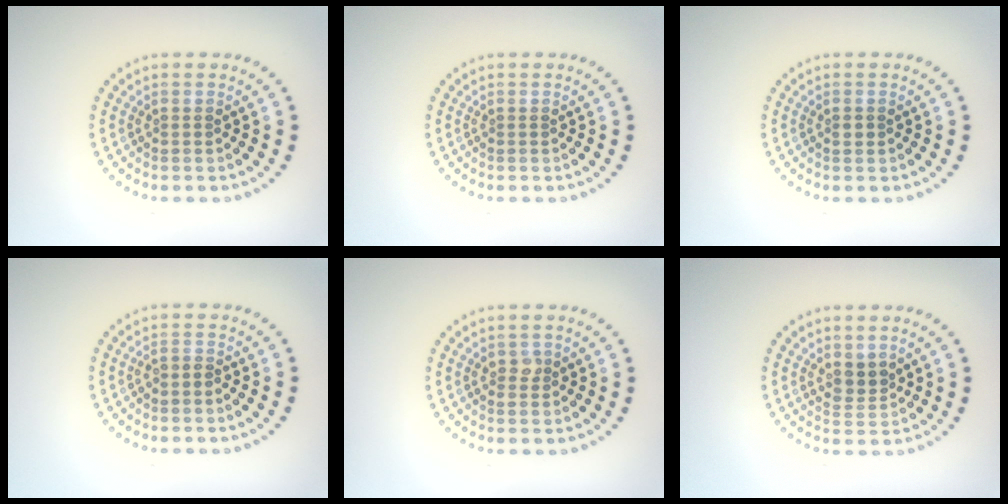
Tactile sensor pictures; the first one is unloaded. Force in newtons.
{"total": 0.0}
{"total": 0.8, "press": 0.8, "slide": 0.1}
{"total": 0.7, "press": 0.4, "slide": 0.6}
{"total": 1.1, "press": 1.1, "slide": 0.1}
{"total": 1.9, "press": 1.6, "slide": 1.1}